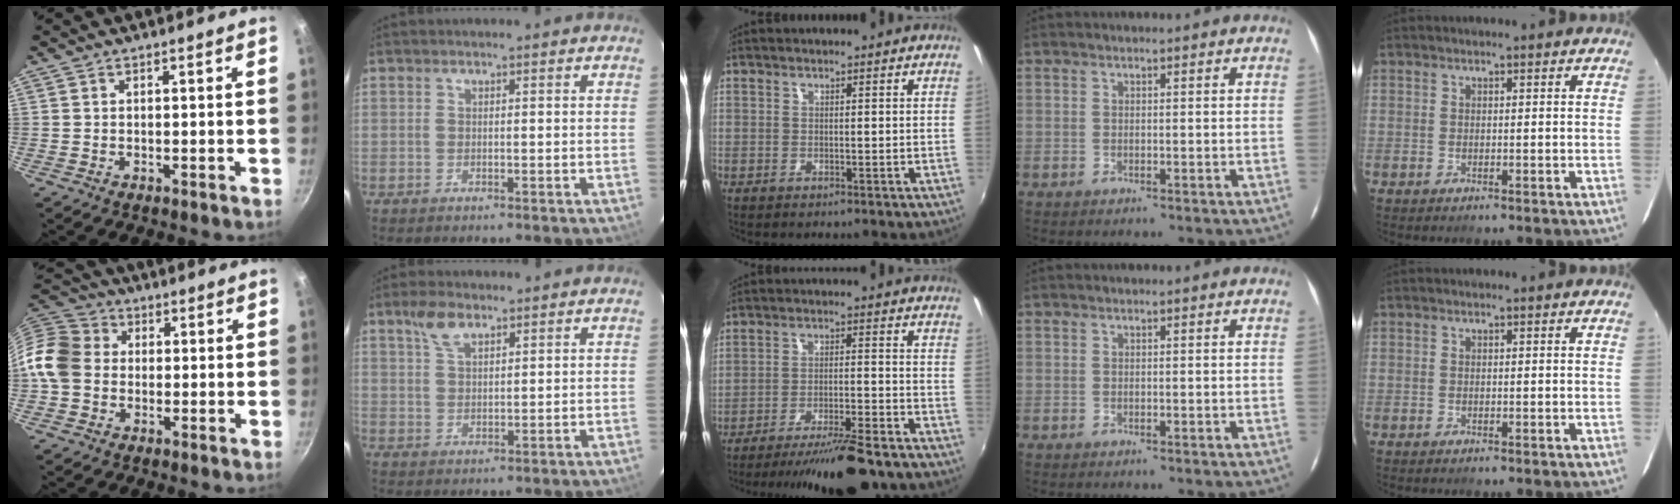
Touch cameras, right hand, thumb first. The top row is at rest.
{"thumb": {"total": 10.7, "force": [-0.8, 9.0, 5.7], "torque": [-0.083, 0.021, -0.037]}, "index": {"total": 4.8, "force": [3.1, 2.1, 3.0], "torque": [-0.055, 0.009, 0.061]}, "middle": {"total": 15.2, "force": [-13.1, 1.9, 7.6], "torque": [-0.142, -0.014, -0.196]}}